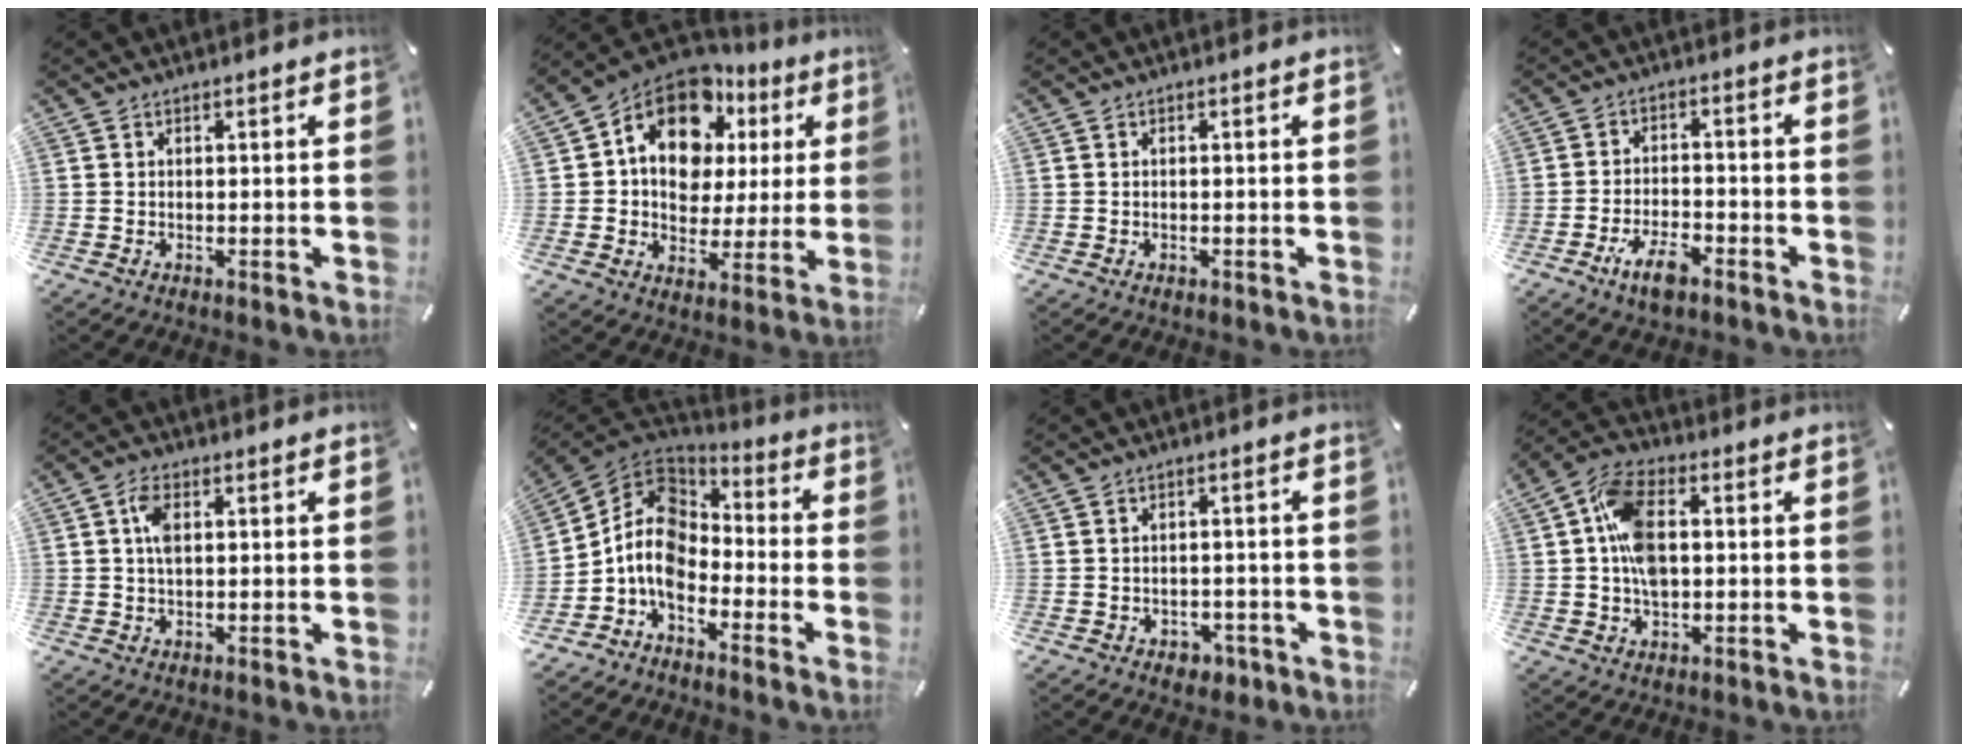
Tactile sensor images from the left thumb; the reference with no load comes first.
{"total": 15.1, "force": [7.3, 10.8, 7.7], "torque": [-0.132, -0.043, 0.131]}
{"total": 0.6, "force": [-0.2, 0.4, 0.3], "torque": [-0.005, 0.001, -0.006]}
{"total": 7.2, "force": [-4.5, 3.0, 4.7], "torque": [-0.096, 0.016, -0.083]}
{"total": 4.2, "force": [0.9, 2.1, 3.5], "torque": [-0.083, 0.006, 0.011]}
{"total": 10.4, "force": [-3.9, 7.5, 5.9], "torque": [-0.143, 0.017, -0.081]}
{"total": 3.5, "force": [-1.7, 2.7, 1.5], "torque": [-0.023, 0.009, -0.030]}
{"total": 11.0, "force": [0.7, 6.8, 8.6], "torque": [-0.176, 0.009, 0.013]}